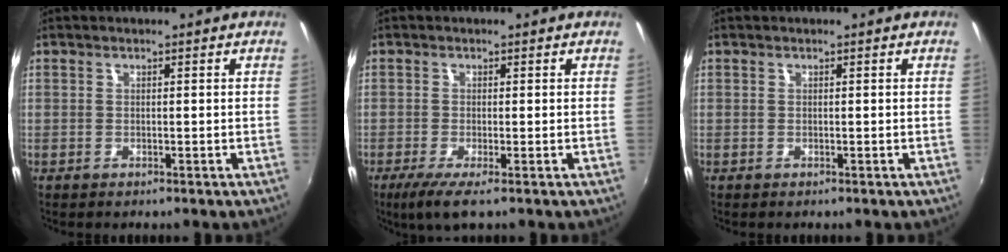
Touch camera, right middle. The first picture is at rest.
{"total": 4.2, "force": [-2.2, 0.2, 3.6], "torque": [-0.083, -0.018, -0.043]}
{"total": 0.0}